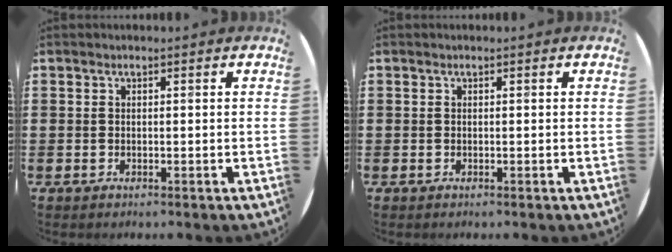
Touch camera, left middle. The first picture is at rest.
{"total": 0.0}